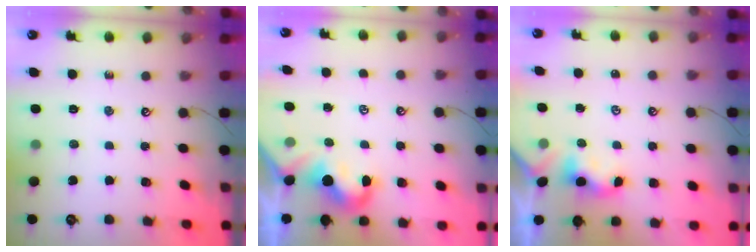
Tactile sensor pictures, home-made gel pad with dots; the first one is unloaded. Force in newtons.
{"total": 1.8, "press": 1.6, "slide": 0.8}
{"total": 0.0}